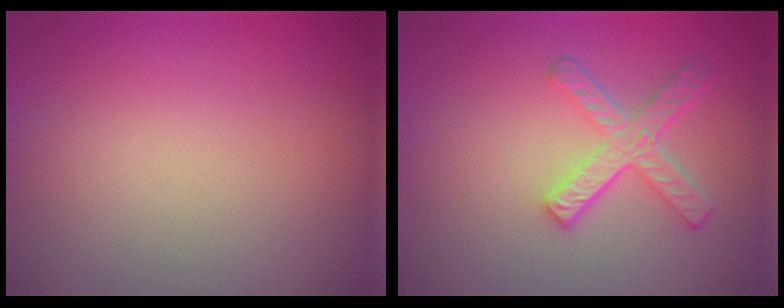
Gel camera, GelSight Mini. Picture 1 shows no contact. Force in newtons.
{"total": 4.5, "press": 3.4, "slide": 3.0}